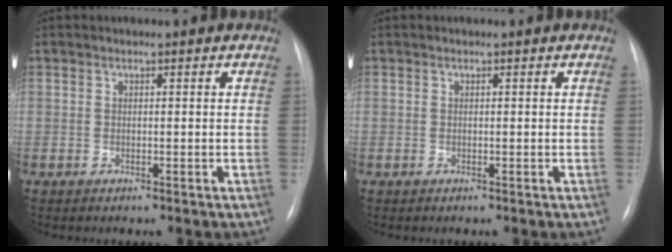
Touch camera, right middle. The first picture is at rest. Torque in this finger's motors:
{"motor_torque": [-0.08, -0.03, -0.02, 0.00]}